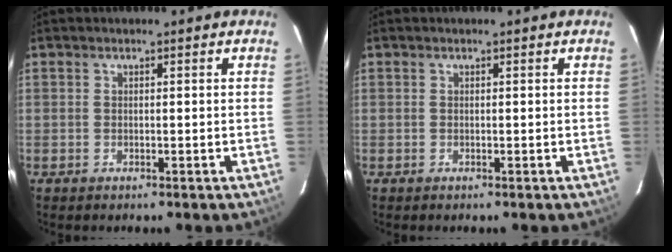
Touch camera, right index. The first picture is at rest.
{"total": 0.0}